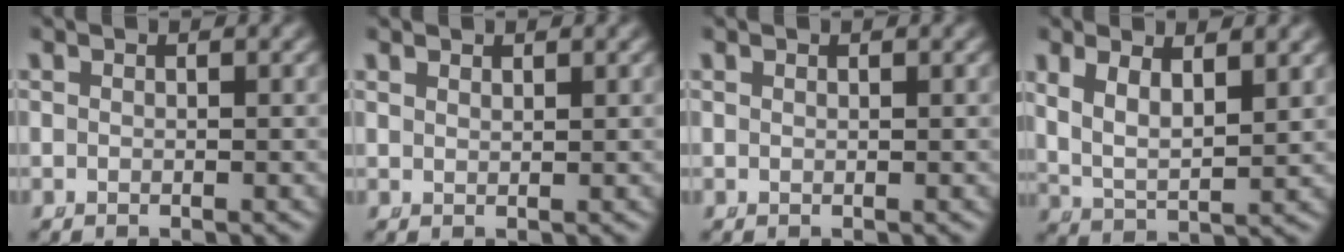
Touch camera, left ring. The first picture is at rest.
{"total": 0.9, "force": [0.9, -0.1, 0.1], "torque": [0.002, -0.006, 0.023]}
{"total": 0.0}
{"total": 5.0, "force": [1.7, 3.2, 3.4], "torque": [-0.080, -0.010, 0.032]}